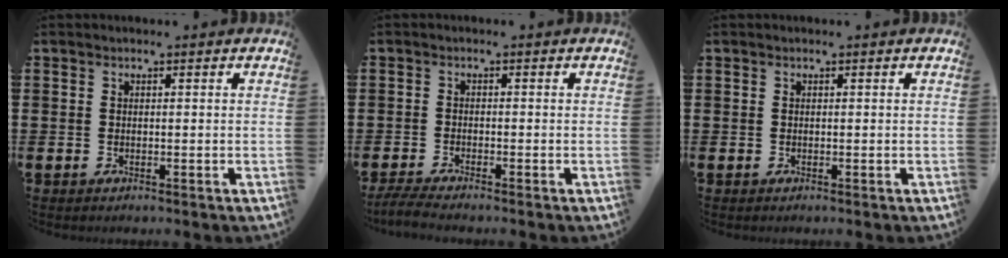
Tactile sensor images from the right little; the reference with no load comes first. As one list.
[{"total": 1.8, "force": [-1.5, 0.0, 1.0], "torque": [-0.024, -0.002, -0.031]}, {"total": 0.0}]